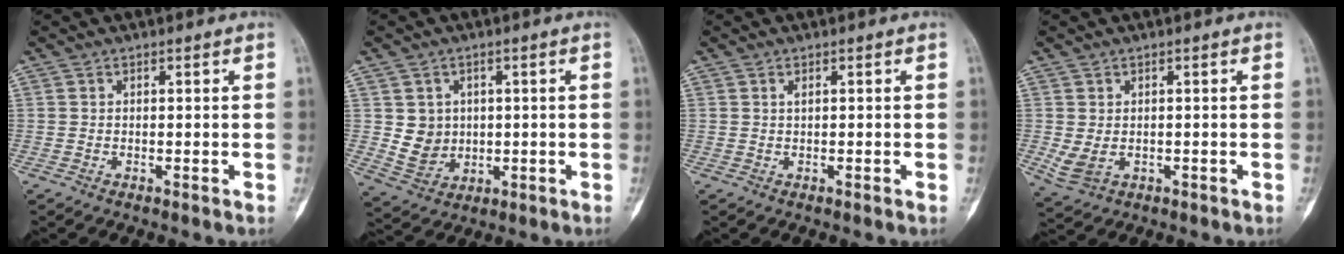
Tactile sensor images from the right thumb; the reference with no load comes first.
{"total": 6.2, "force": [0.8, 5.6, 2.5], "torque": [-0.015, -0.006, 0.026]}
{"total": 0.6, "force": [0.1, 0.0, 0.6], "torque": [-0.011, -0.001, 0.002]}
{"total": 3.8, "force": [-0.4, 2.7, 2.6], "torque": [-0.056, -0.004, 0.007]}